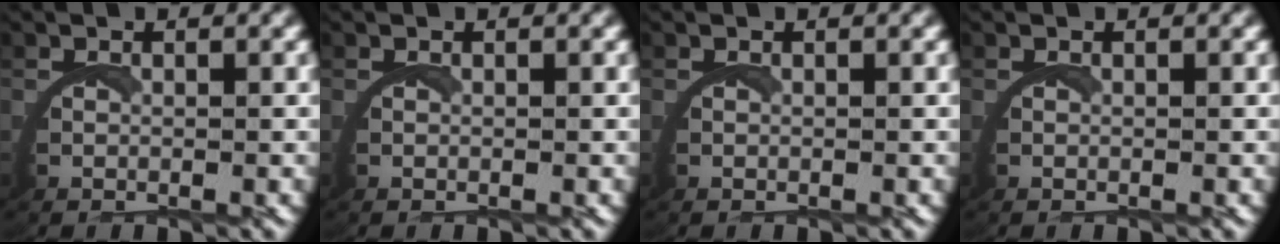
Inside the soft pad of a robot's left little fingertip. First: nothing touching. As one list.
[{"total": 0.0}, {"total": 0.0}, {"total": 0.0}]